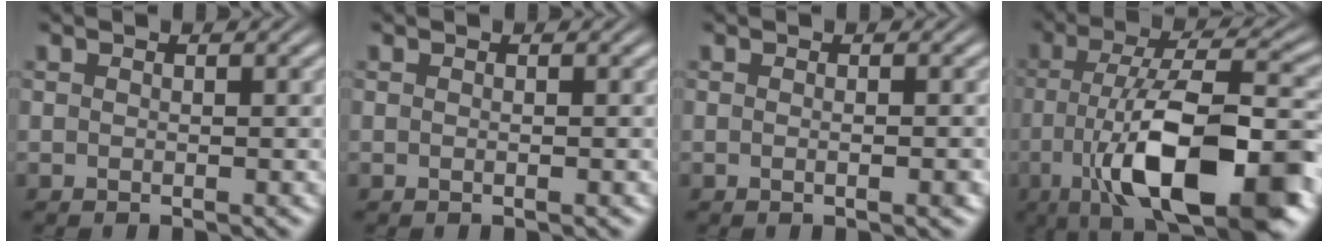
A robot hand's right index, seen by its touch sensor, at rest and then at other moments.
{"total": 0.0}
{"total": 0.9, "force": [-0.4, 0.0, 0.8], "torque": [-0.011, 0.003, -0.011]}
{"total": 13.6, "force": [-4.5, 4.7, 12.0], "torque": [-0.196, -0.020, -0.058]}